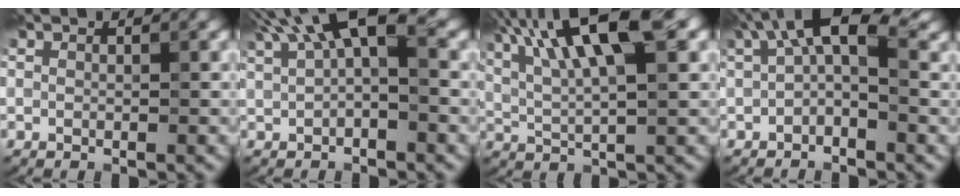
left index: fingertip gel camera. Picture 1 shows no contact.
{"total": 6.0, "force": [2.5, 2.2, 4.9], "torque": [-0.080, 0.015, 0.036]}
{"total": 10.2, "force": [4.2, 2.6, 8.9], "torque": [-0.155, 0.015, 0.070]}
{"total": 5.3, "force": [1.2, 2.2, 4.7], "torque": [-0.074, 0.017, 0.009]}